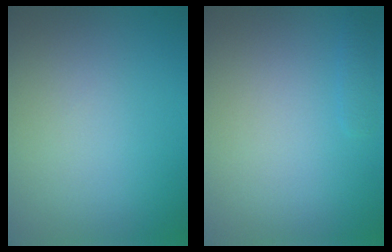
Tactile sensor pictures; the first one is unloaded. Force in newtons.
{"total": 0.7, "press": 0.7, "slide": 0.1}